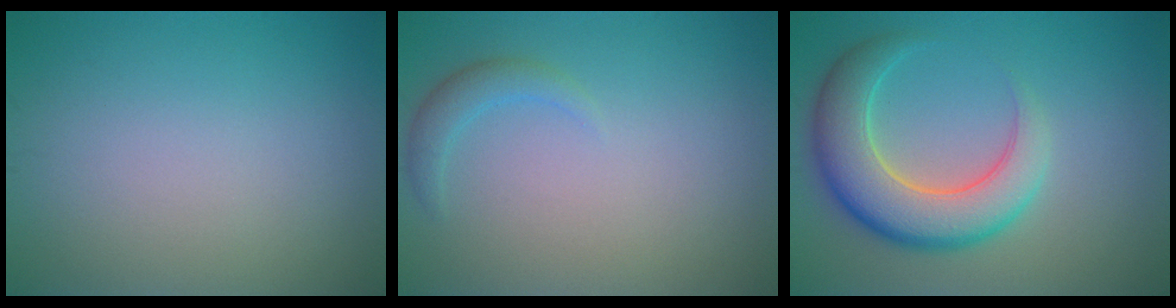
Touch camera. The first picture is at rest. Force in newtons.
{"total": 1.6, "press": 1.6, "slide": 0.1}
{"total": 7.3, "press": 7.3, "slide": 0.6}